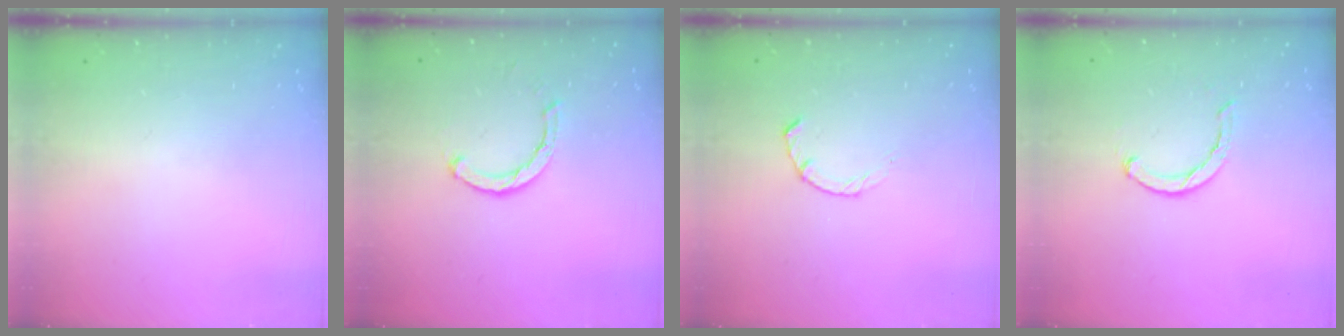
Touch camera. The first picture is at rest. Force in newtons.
{"total": 2.1, "press": 2.1, "slide": 0.1}
{"total": 2.3, "press": 2.2, "slide": 0.4}
{"total": 1.5, "press": 1.5, "slide": 0.3}